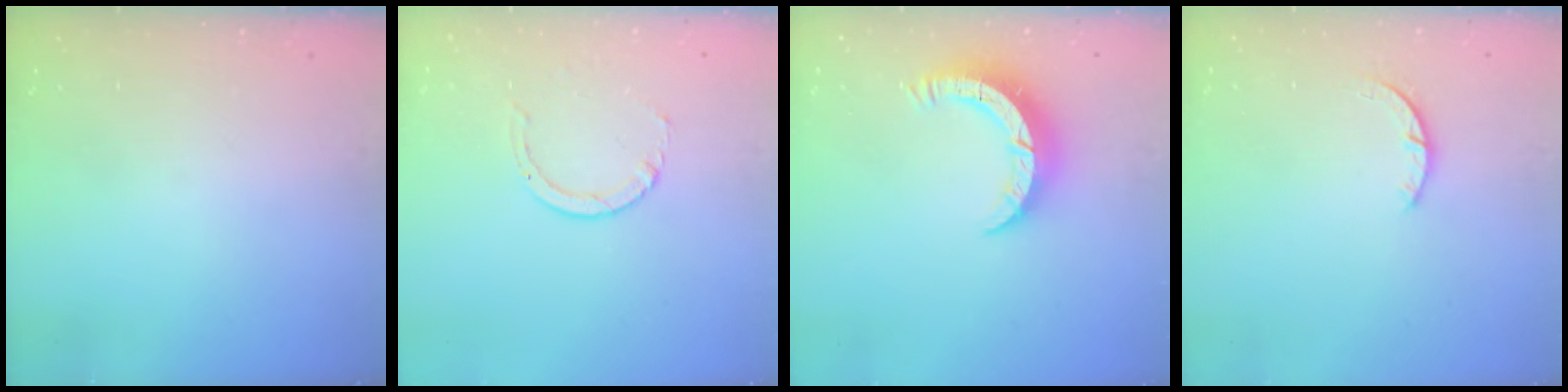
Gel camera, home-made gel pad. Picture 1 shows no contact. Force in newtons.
{"total": 2.9, "press": 2.9, "slide": 0.4}
{"total": 7.7, "press": 7.7, "slide": 0.4}
{"total": 2.4, "press": 2.4, "slide": 0.3}